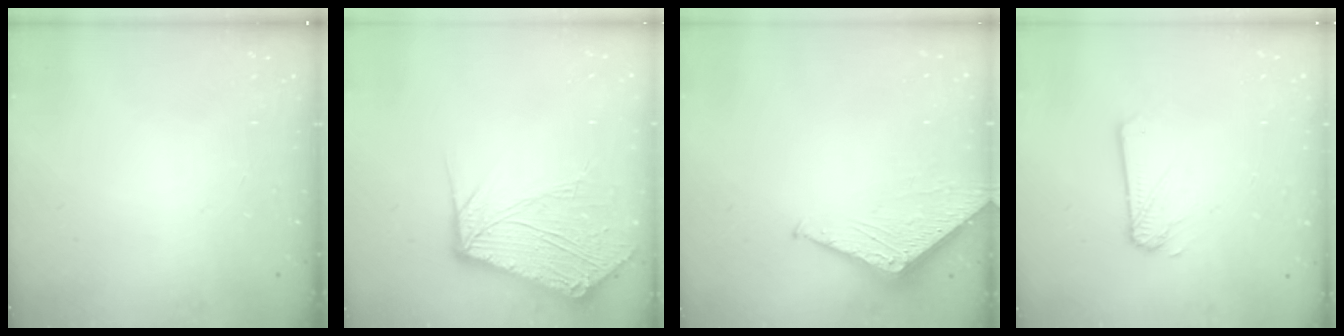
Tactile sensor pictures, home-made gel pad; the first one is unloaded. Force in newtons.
{"total": 11.2, "press": 11.1, "slide": 1.4}
{"total": 3.8, "press": 3.7, "slide": 0.5}
{"total": 1.9, "press": 1.9, "slide": 0.3}